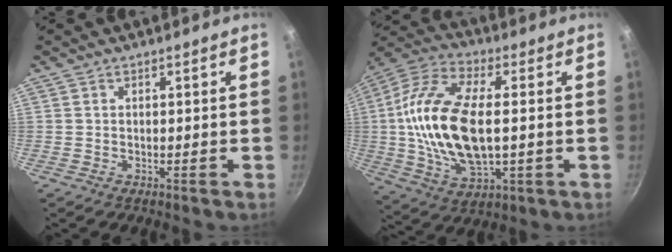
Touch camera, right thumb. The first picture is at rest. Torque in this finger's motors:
{"motor_torque": [-0.44, 2.21, 1.83, 0.21, 0.29]}